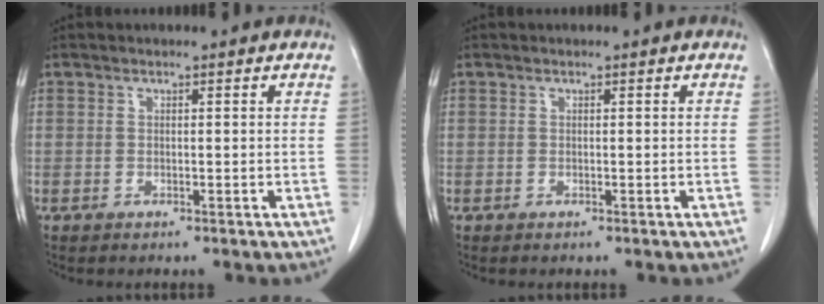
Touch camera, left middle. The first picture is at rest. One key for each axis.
{"total": 0.0}